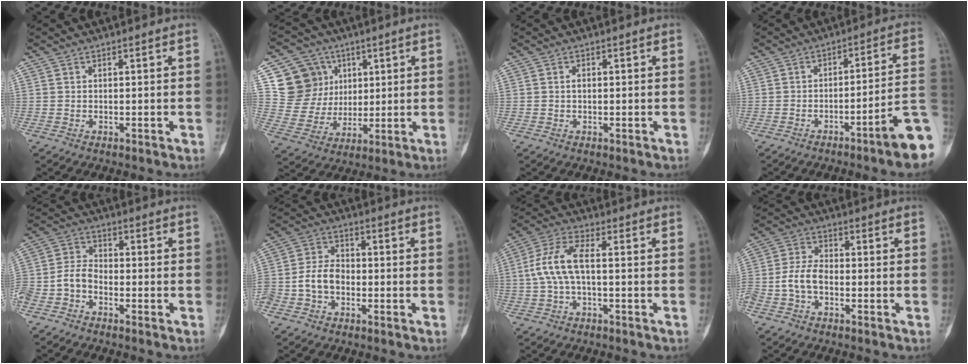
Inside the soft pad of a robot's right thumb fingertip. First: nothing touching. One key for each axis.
{"total": 13.3, "fx": 5.3, "fy": 11.8, "fz": 3.1, "tx": -0.018, "ty": -0.011, "tz": 0.108}
{"total": 1.1, "fx": 0.0, "fy": 0.6, "fz": 0.9, "tx": -0.012, "ty": 0.003, "tz": 0.000}
{"total": 11.9, "fx": -5.0, "fy": 0.9, "fz": 10.8, "tx": -0.125, "ty": 0.034, "tz": -0.073}
{"total": 7.0, "fx": -3.5, "fy": 4.4, "fz": 4.1, "tx": -0.086, "ty": 0.026, "tz": -0.076}
{"total": 8.5, "fx": -2.3, "fy": 6.1, "fz": 5.4, "tx": -0.099, "ty": 0.031, "tz": -0.051}
{"total": 8.3, "fx": -0.2, "fy": 3.3, "fz": 7.6, "tx": -0.181, "ty": 0.031, "tz": -0.007}
{"total": 6.5, "fx": -2.2, "fy": 3.8, "fz": 4.7, "tx": -0.103, "ty": 0.025, "tz": -0.050}